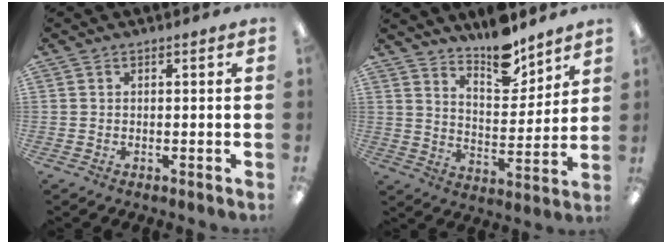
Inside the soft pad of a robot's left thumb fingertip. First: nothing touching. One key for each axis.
{"total": 12.4, "fx": 10.2, "fy": 4.7, "fz": 5.1, "tx": -0.061, "ty": -0.077, "tz": 0.182}